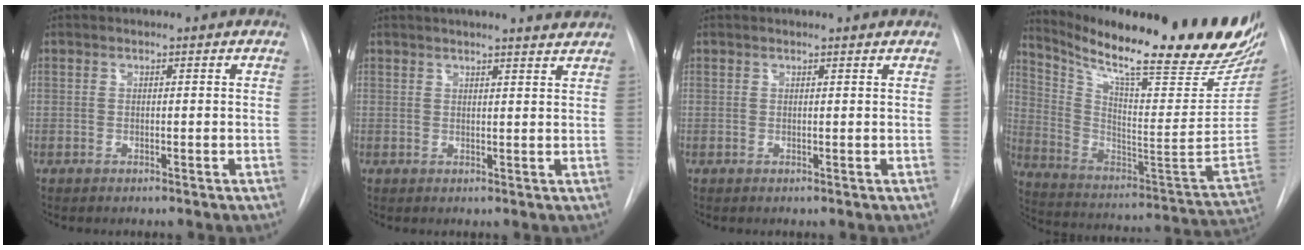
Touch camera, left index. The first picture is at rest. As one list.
[{"total": 7.6, "force": [7.1, 0.2, 2.8], "torque": [-0.041, 0.001, 0.073]}, {"total": 1.3, "force": [1.3, -0.2, 0.3], "torque": [-0.009, 0.000, 0.012]}, {"total": 30.0, "force": [24.0, 2.9, 17.7], "torque": [-0.293, -0.080, 0.342]}]